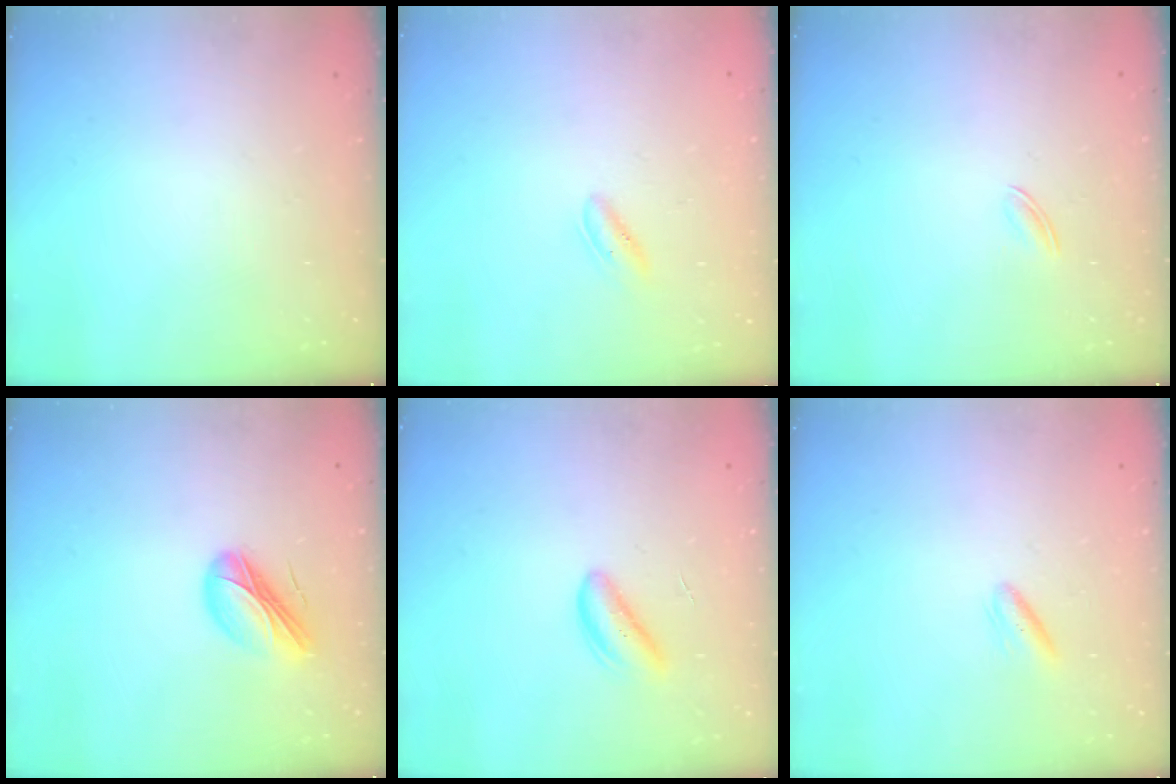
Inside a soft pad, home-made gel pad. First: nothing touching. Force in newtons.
{"total": 1.9, "press": 1.8, "slide": 0.6}
{"total": 1.6, "press": 1.5, "slide": 0.5}
{"total": 9.2, "press": 8.8, "slide": 2.7}
{"total": 2.9, "press": 2.9, "slide": 0.5}
{"total": 2.9, "press": 2.7, "slide": 1.1}